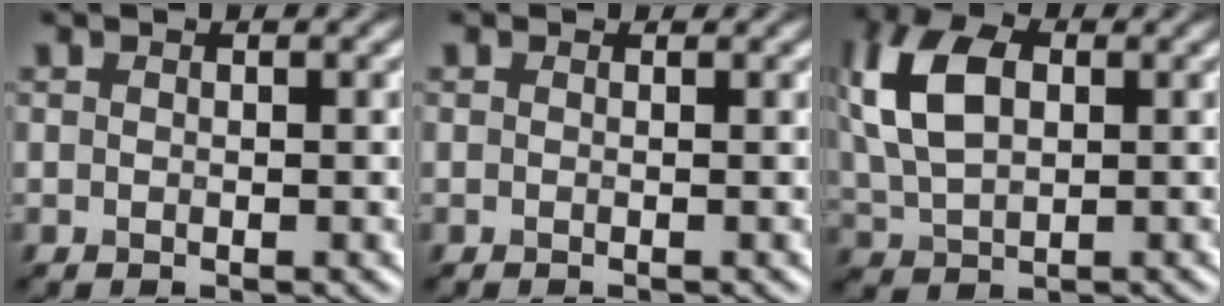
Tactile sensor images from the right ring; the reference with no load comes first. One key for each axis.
{"total": 0.8, "fx": 0.3, "fy": 0.5, "fz": 0.5, "tx": -0.007, "ty": 0.004, "tz": -0.007}
{"total": 7.0, "fx": 1.9, "fy": 4.4, "fz": 5.1, "tx": -0.144, "ty": 0.025, "tz": 0.054}